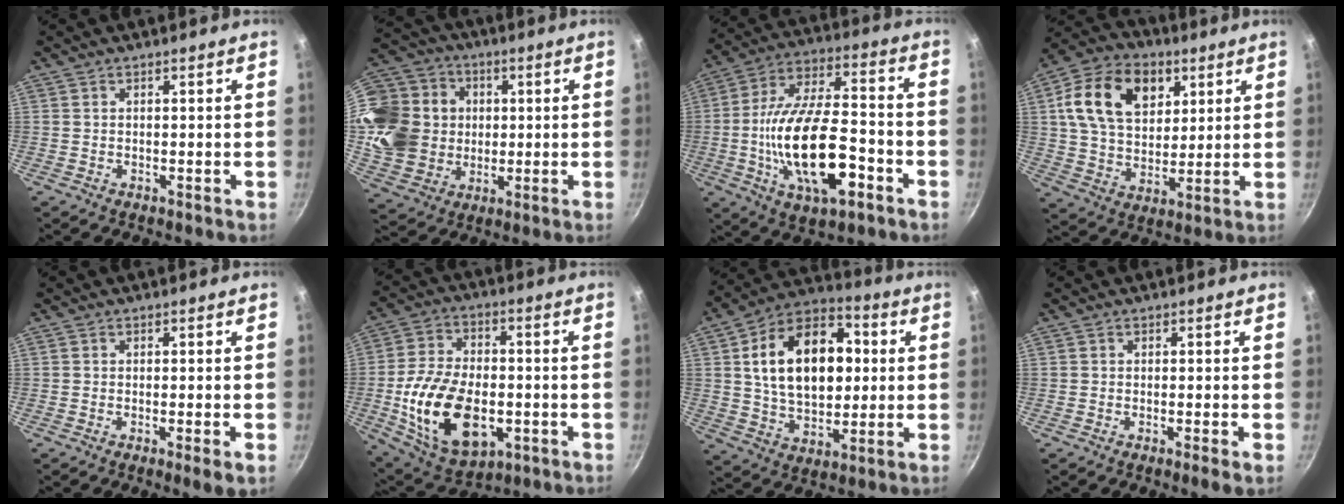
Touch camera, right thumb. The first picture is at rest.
{"total": 21.0, "force": [2.2, 18.0, 10.6], "torque": [-0.199, 0.016, 0.053]}
{"total": 21.5, "force": [-6.1, 9.7, 18.1], "torque": [-0.319, 0.031, -0.107]}
{"total": 17.9, "force": [6.2, 12.4, 11.3], "torque": [-0.174, -0.006, 0.098]}
{"total": 2.9, "force": [-1.1, 0.3, 2.7], "torque": [-0.053, -0.004, -0.017]}
{"total": 20.3, "force": [-4.3, 12.4, 15.4], "torque": [-0.270, 0.017, -0.061]}
{"total": 21.4, "force": [3.2, 14.0, 15.9], "torque": [-0.229, 0.018, 0.044]}
{"total": 1.9, "force": [-0.8, 0.0, 1.7], "torque": [-0.041, -0.002, -0.015]}